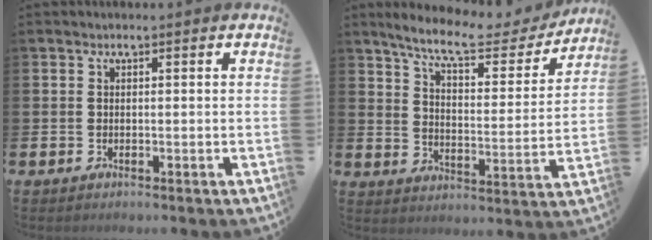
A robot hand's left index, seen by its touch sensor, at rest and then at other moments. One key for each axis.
{"total": 9.4, "fx": 8.3, "fy": 1.8, "fz": 4.0, "tx": -0.099, "ty": -0.050, "tz": 0.140}